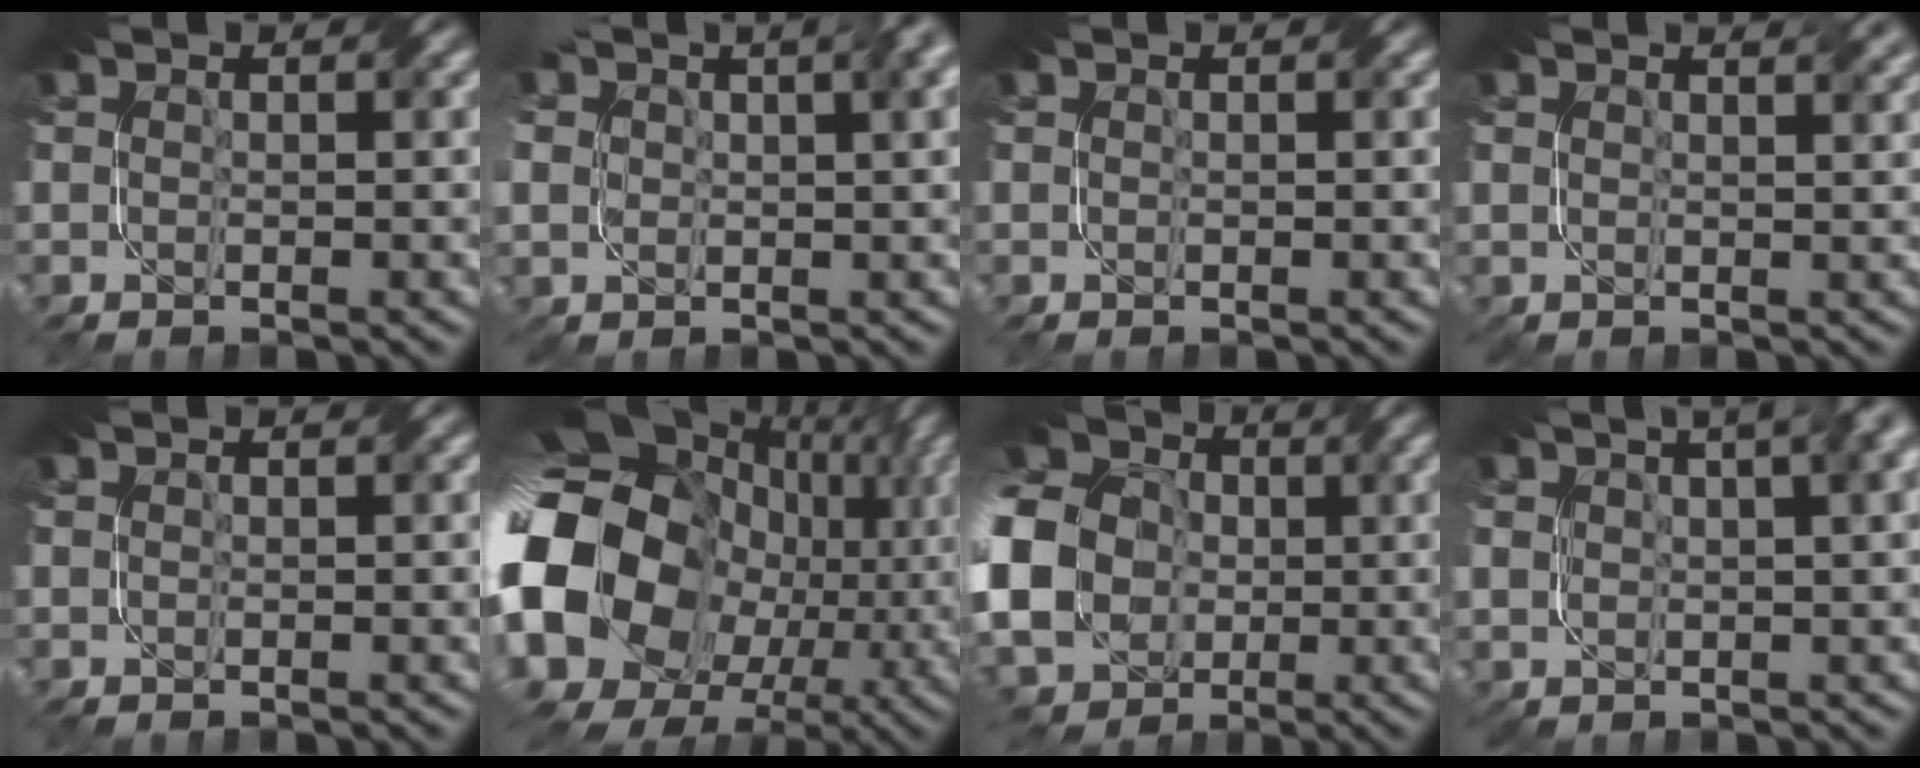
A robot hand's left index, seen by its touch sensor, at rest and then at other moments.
{"total": 7.5, "force": [2.6, 4.5, 5.4], "torque": [-0.093, 0.020, 0.038]}
{"total": 0.0}
{"total": 2.1, "force": [2.0, 0.5, 0.4], "torque": [-0.002, 0.000, 0.029]}
{"total": 0.0}
{"total": 22.3, "force": [-1.1, 18.8, 11.9], "torque": [-0.257, -0.023, -0.060]}
{"total": 17.8, "force": [-1.4, 15.7, 8.3], "torque": [-0.215, 0.001, -0.076]}
{"total": 9.6, "force": [4.1, 5.4, 6.8], "torque": [-0.091, 0.034, 0.053]}